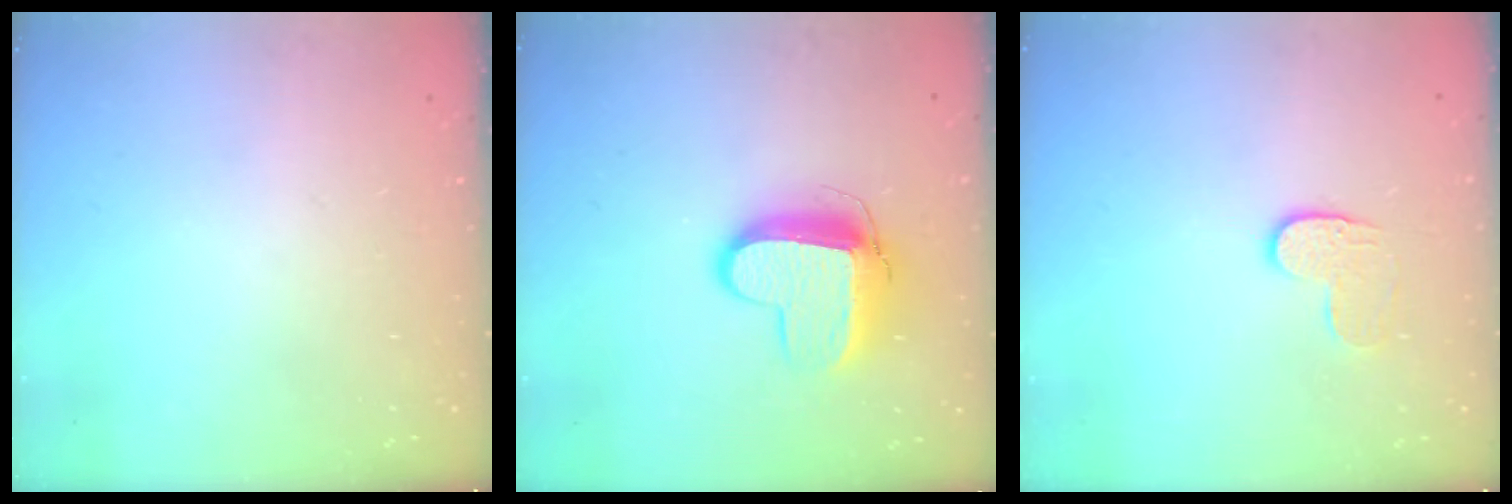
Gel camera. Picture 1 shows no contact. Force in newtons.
{"total": 11.6, "press": 11.5, "slide": 1.3}
{"total": 5.7, "press": 5.7, "slide": 0.4}